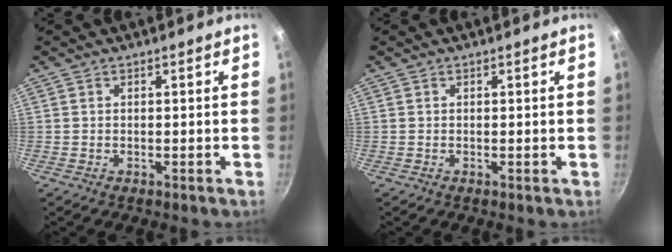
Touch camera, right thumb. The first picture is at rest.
{"total": 0.0}